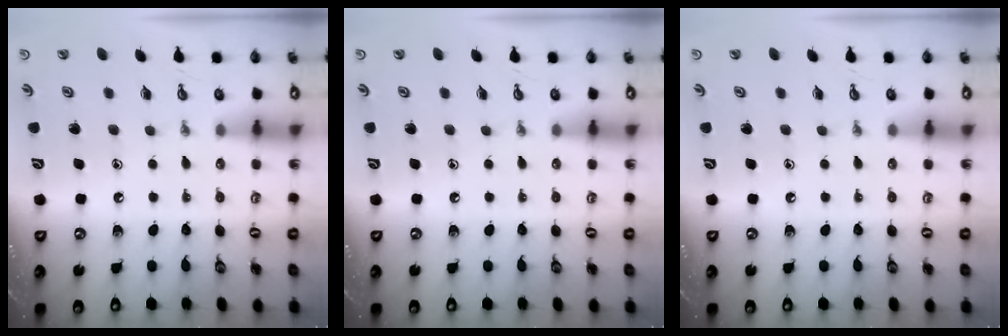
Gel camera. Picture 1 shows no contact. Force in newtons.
{"total": 0.0}
{"total": 0.0}